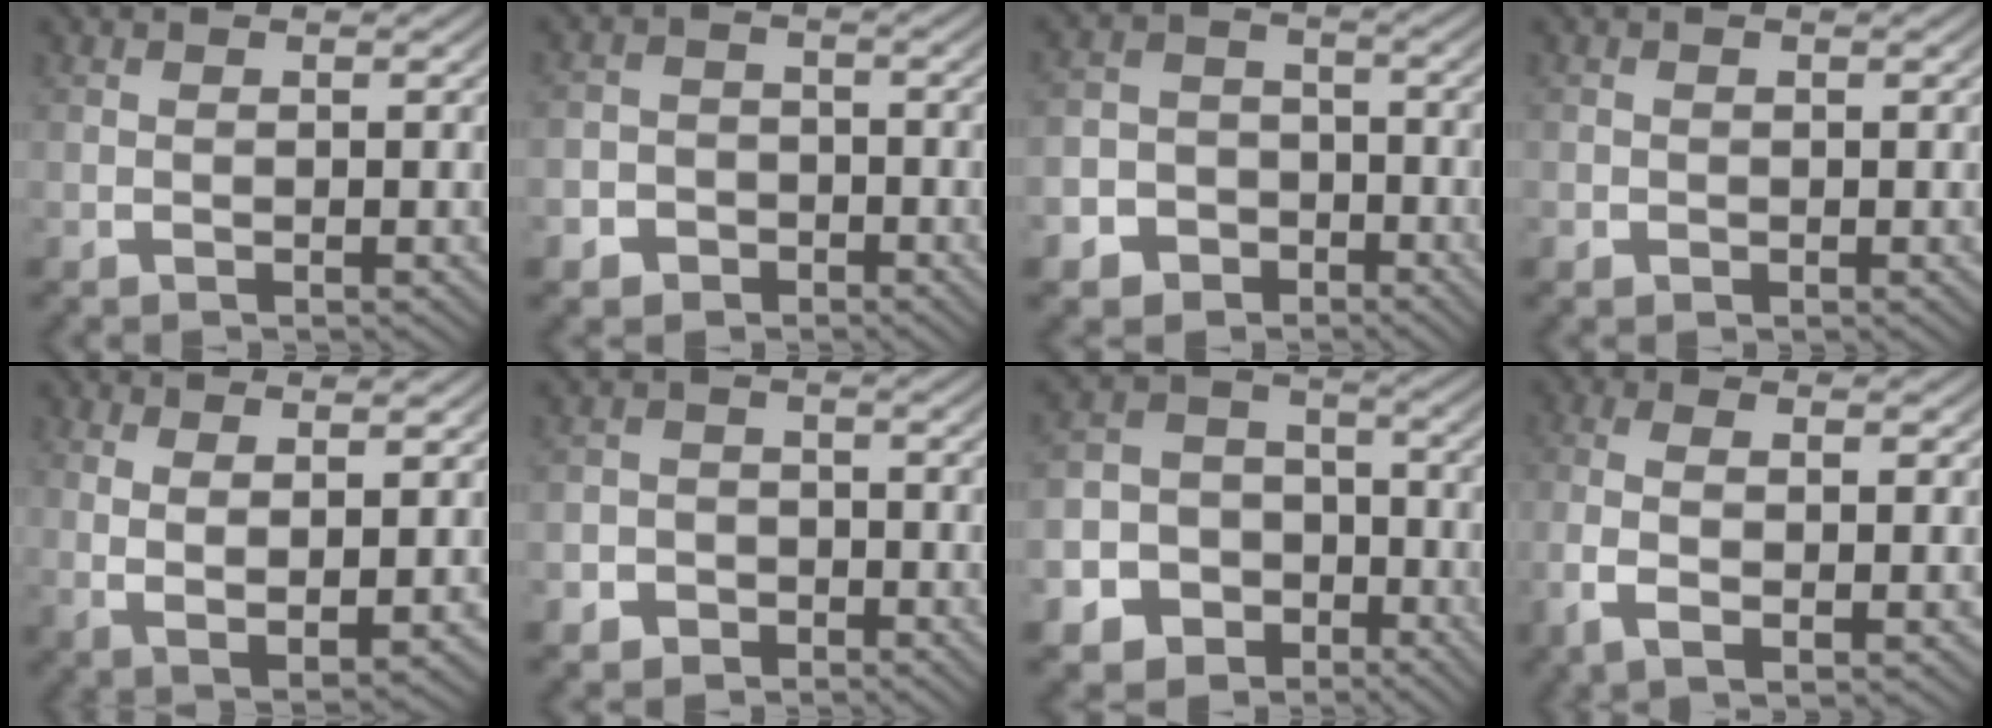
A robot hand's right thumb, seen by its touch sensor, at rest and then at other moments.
{"total": 4.3, "force": [-2.2, 3.7, 0.6], "torque": [-0.004, -0.015, -0.036]}
{"total": 9.9, "force": [-4.7, 8.4, 2.3], "torque": [-0.030, -0.032, -0.081]}
{"total": 0.9, "force": [-0.1, 0.9, 0.2], "torque": [0.000, -0.004, -0.003]}
{"total": 6.2, "force": [0.6, 3.1, 5.4], "torque": [-0.118, -0.022, 0.028]}
{"total": 3.8, "force": [-2.1, 3.1, 0.5], "torque": [0.000, -0.013, -0.036]}
{"total": 15.0, "force": [-6.7, 12.6, 4.7], "torque": [-0.094, -0.053, -0.115]}
{"total": 5.2, "force": [-0.5, 2.2, 4.7], "torque": [-0.113, -0.008, -0.001]}